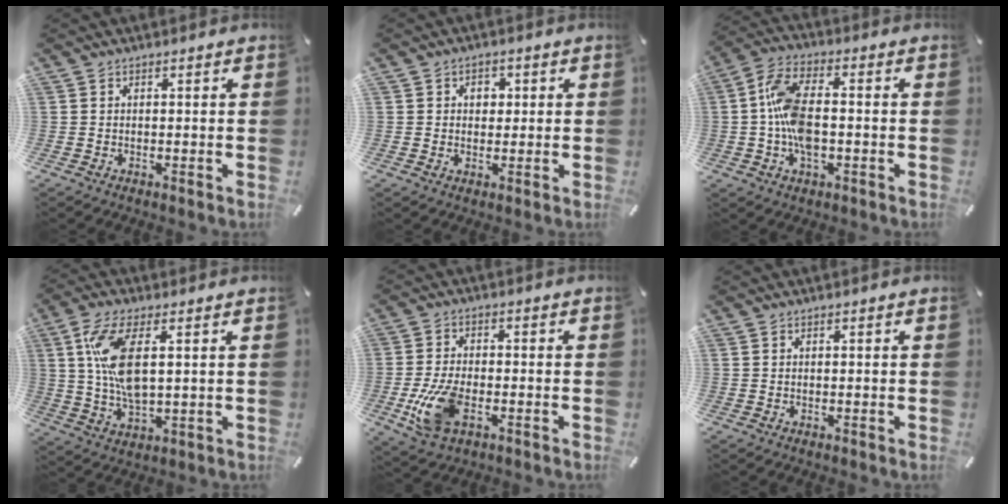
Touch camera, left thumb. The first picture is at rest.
{"total": 3.3, "force": [0.5, 2.8, 1.6], "torque": [-0.012, -0.003, 0.001]}
{"total": 10.5, "force": [-1.4, 5.7, 8.7], "torque": [-0.185, 0.006, -0.026]}
{"total": 11.9, "force": [2.7, 5.2, 10.4], "torque": [-0.231, -0.005, 0.047]}
{"total": 11.0, "force": [-3.2, 6.3, 8.4], "torque": [-0.189, -0.004, -0.055]}
{"total": 0.0}